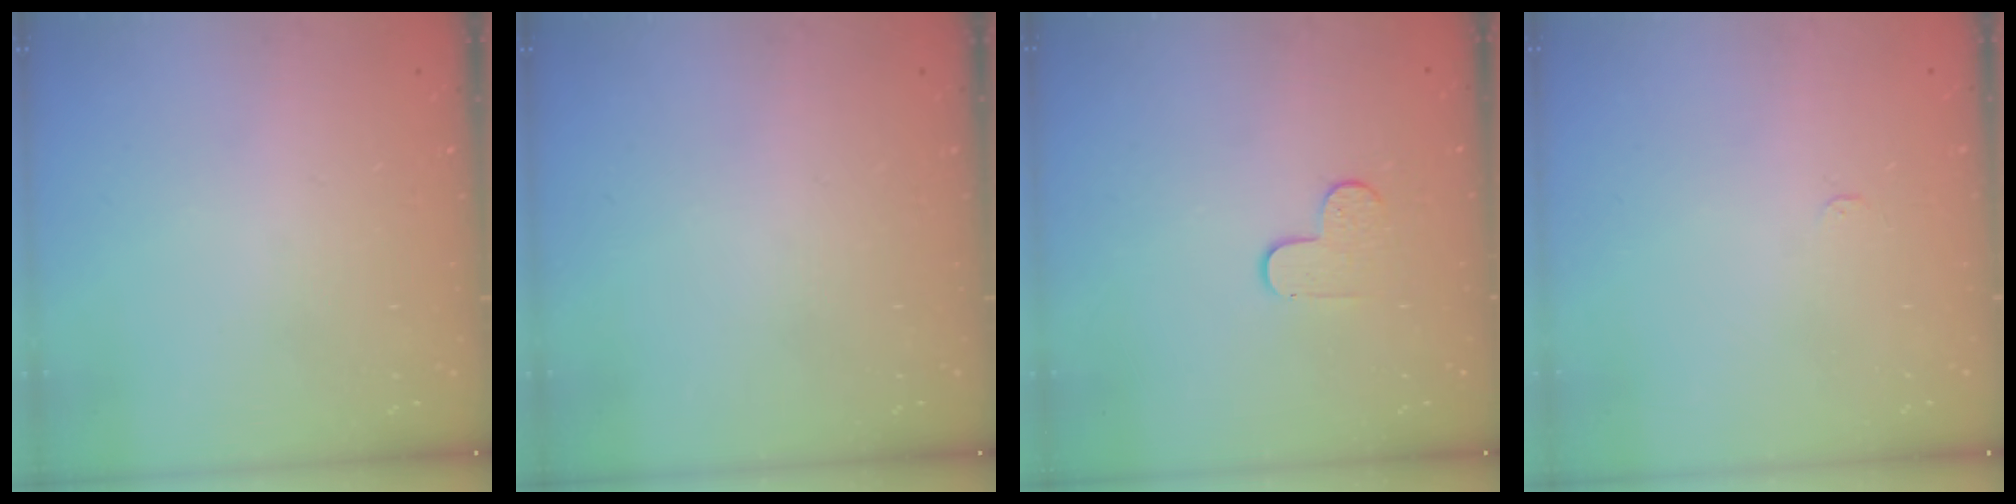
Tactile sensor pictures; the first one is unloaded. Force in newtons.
{"total": 0.0}
{"total": 4.6, "press": 4.5, "slide": 0.5}
{"total": 2.4, "press": 2.4, "slide": 0.3}